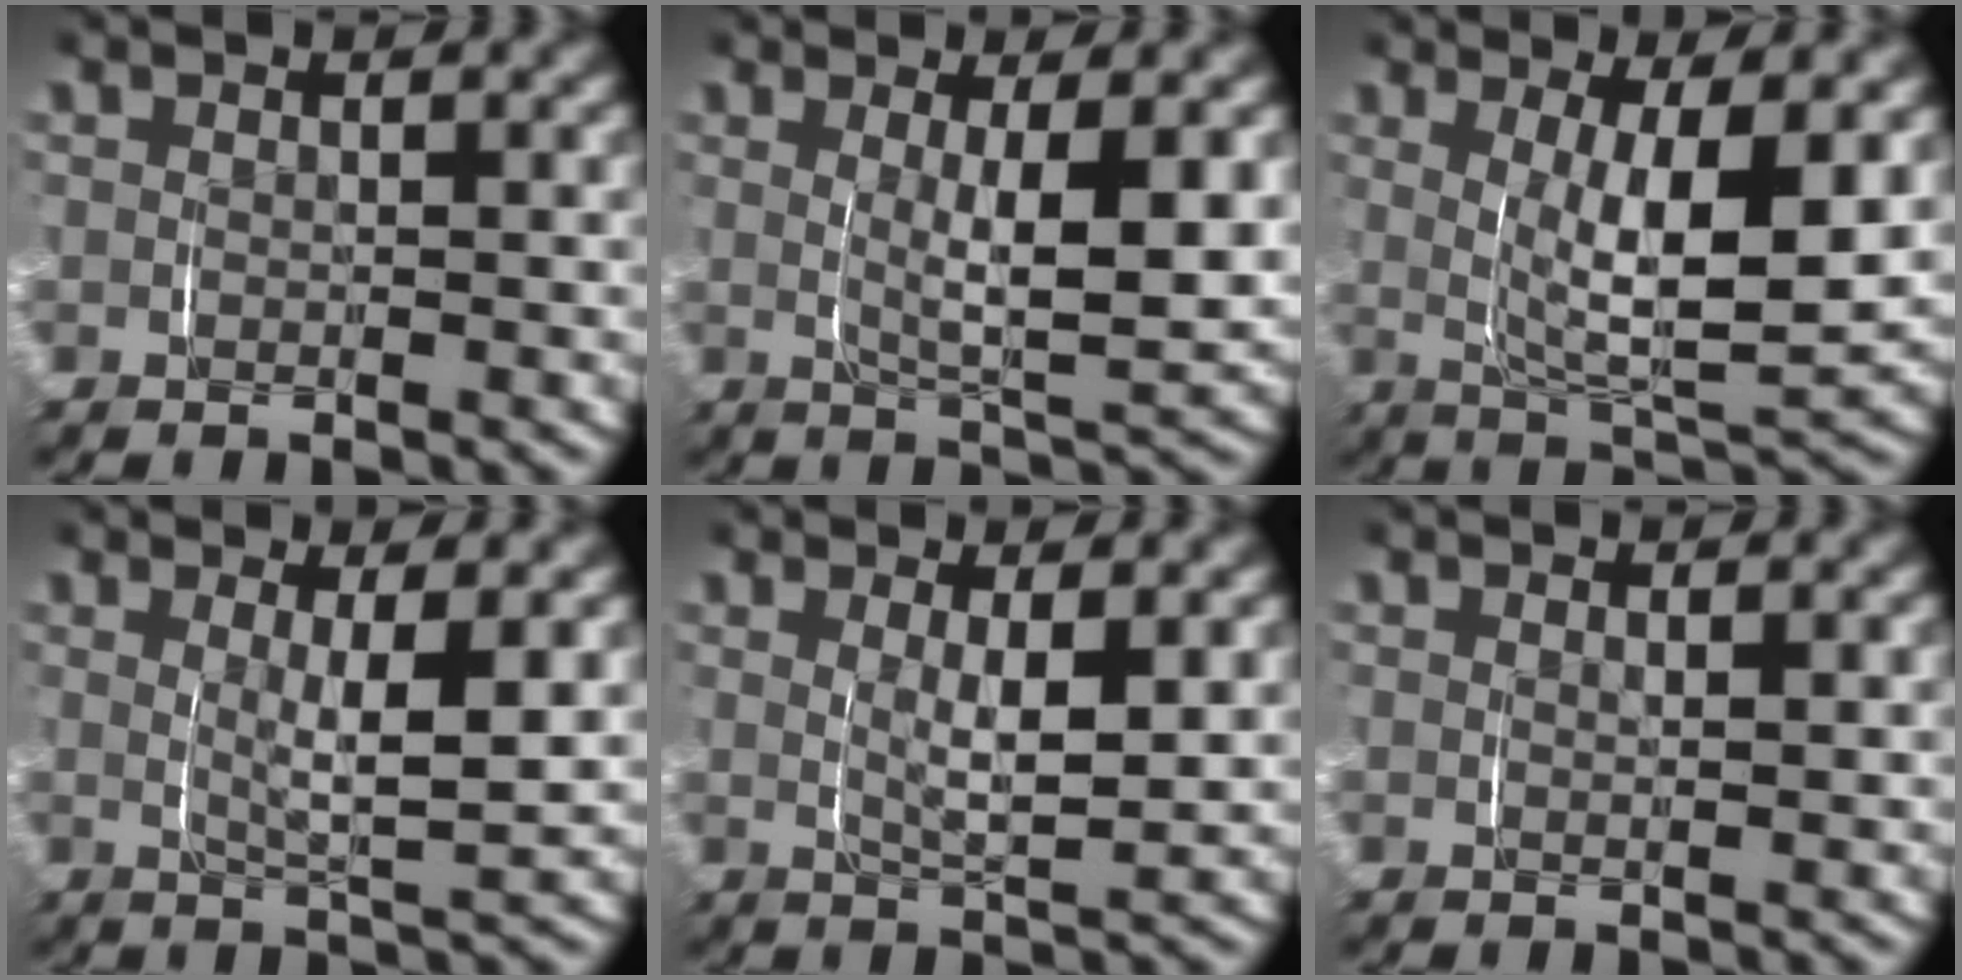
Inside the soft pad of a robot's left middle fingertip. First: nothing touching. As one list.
[{"total": 5.1, "force": [1.0, 1.0, 4.9], "torque": [-0.079, -0.015, 0.022]}, {"total": 7.9, "force": [1.5, 2.8, 7.3], "torque": [-0.119, -0.014, 0.030]}, {"total": 4.0, "force": [1.1, 0.6, 3.9], "torque": [-0.064, -0.013, 0.022]}, {"total": 3.4, "force": [0.9, 0.7, 3.2], "torque": [-0.056, -0.012, 0.020]}, {"total": 0.7, "force": [0.5, -0.2, 0.5], "torque": [-0.011, -0.004, 0.011]}]